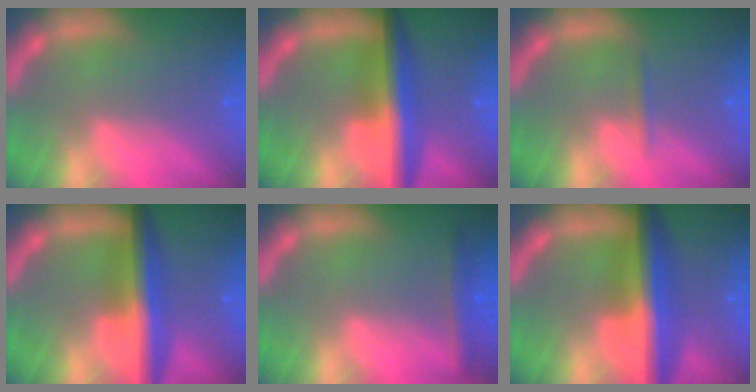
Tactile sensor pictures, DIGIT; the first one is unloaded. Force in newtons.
{"total": 7.1}
{"total": 0.9}
{"total": 7.1}
{"total": 2.4}
{"total": 8.5}